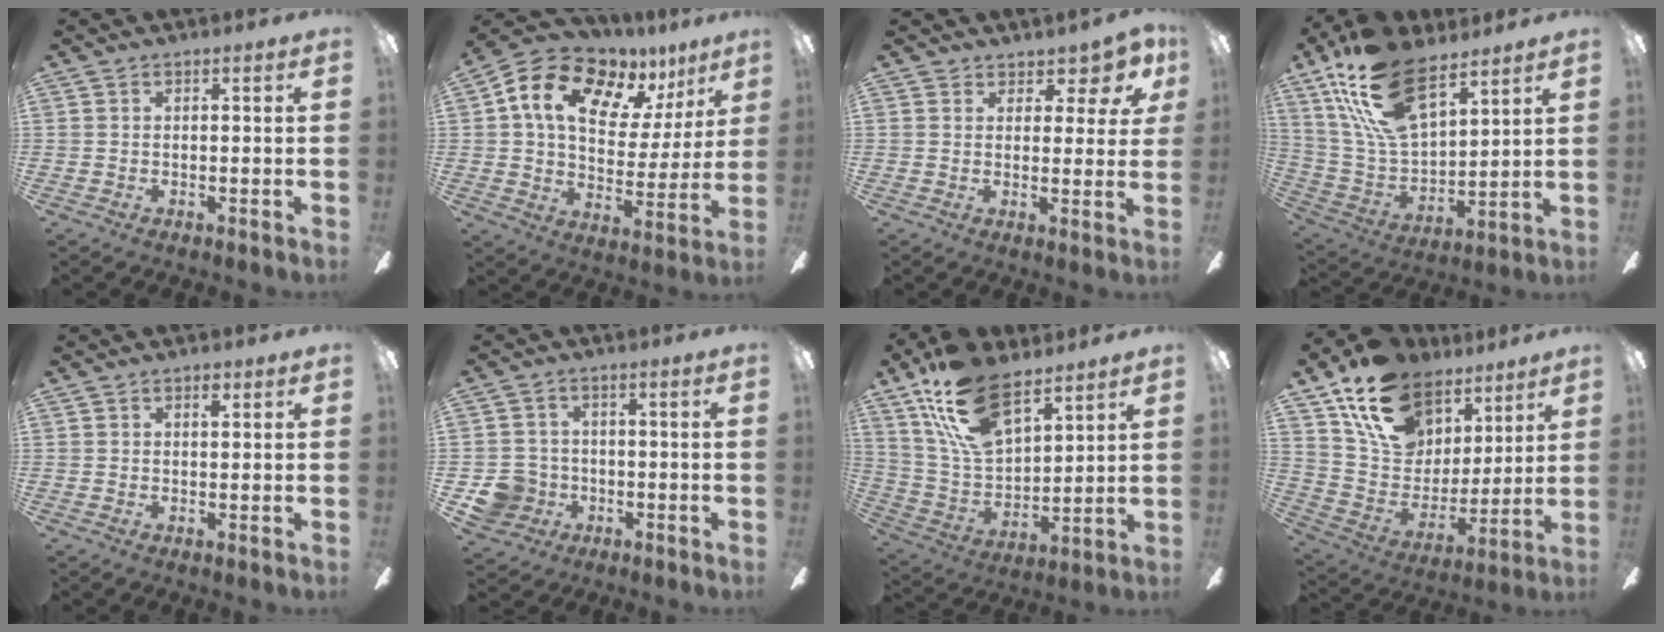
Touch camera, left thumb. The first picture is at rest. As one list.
[{"total": 15.8, "force": [9.3, 9.6, 8.5], "torque": [-0.148, -0.050, 0.165]}, {"total": 5.7, "force": [3.8, 3.5, 2.5], "torque": [-0.024, -0.027, 0.068]}, {"total": 22.1, "force": [14.1, 10.5, 13.4], "torque": [-0.282, -0.067, 0.255]}, {"total": 2.1, "force": [1.0, 1.4, 1.2], "torque": [-0.003, -0.005, 0.013]}, {"total": 7.9, "force": [-2.8, 7.1, 1.9], "torque": [-0.053, 0.023, -0.049]}, {"total": 19.9, "force": [12.9, 10.0, 11.4], "torque": [-0.240, -0.060, 0.237]}, {"total": 18.7, "force": [12.0, 11.9, 8.0], "torque": [-0.152, -0.063, 0.225]}]